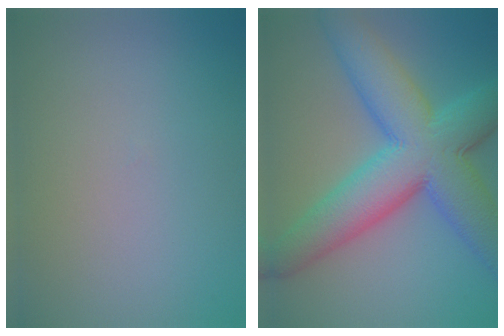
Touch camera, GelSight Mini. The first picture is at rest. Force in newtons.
{"total": 11.9, "press": 11.9, "slide": 0.2}